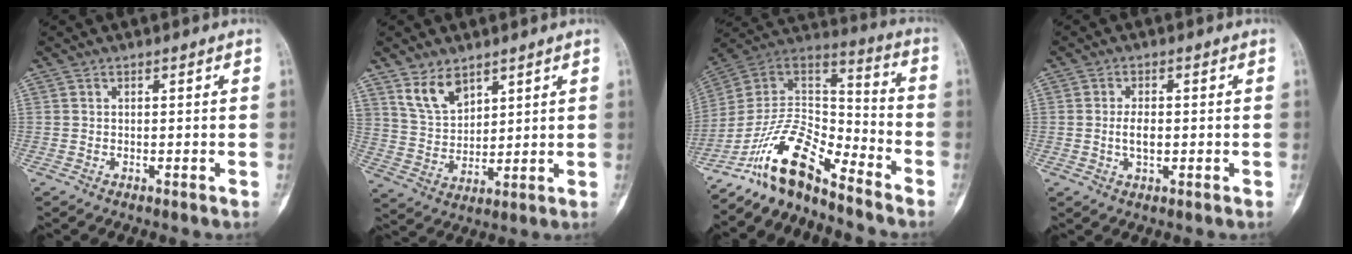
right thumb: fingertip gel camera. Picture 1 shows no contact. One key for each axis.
{"total": 7.4, "fx": 5.0, "fy": 4.2, "fz": 3.5, "tx": -0.047, "ty": -0.033, "tz": 0.107}
{"total": 14.5, "fx": -11.2, "fy": 4.9, "fz": 7.9, "tx": -0.133, "ty": 0.104, "tz": -0.214}
{"total": 3.5, "fx": -0.3, "fy": 1.8, "fz": 3.0, "tx": -0.049, "ty": 0.001, "tz": -0.007}